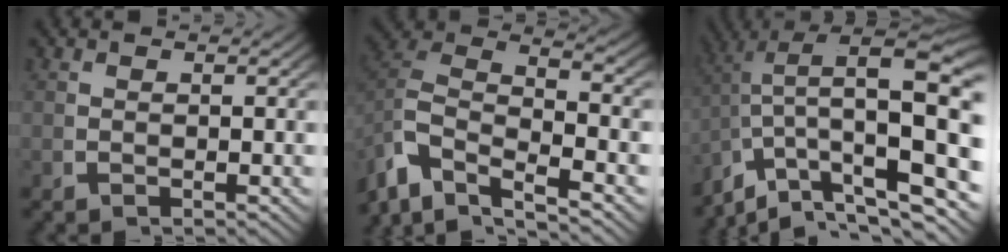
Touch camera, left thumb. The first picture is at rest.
{"total": 12.1, "force": [-1.4, 9.0, 8.0], "torque": [-0.190, -0.035, -0.027]}
{"total": 12.5, "force": [-1.6, 6.2, 10.7], "torque": [-0.176, -0.034, -0.007]}